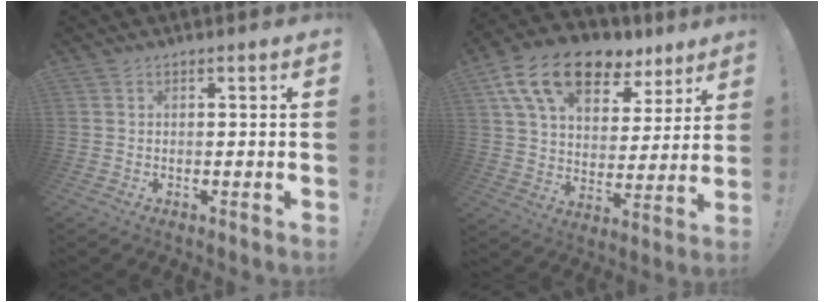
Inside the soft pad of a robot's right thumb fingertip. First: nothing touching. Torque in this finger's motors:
{"motor_torque": [0.68, 2.11, 1.16, 0.51, 0.15]}